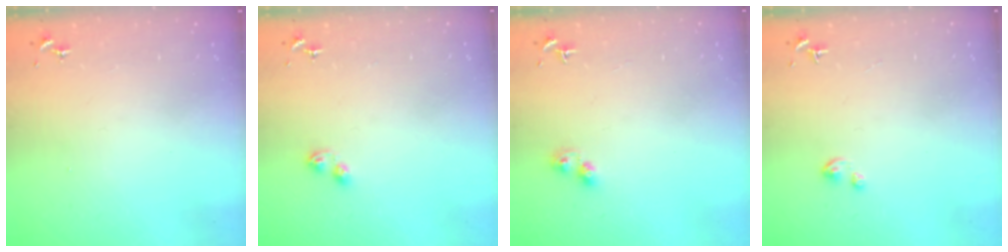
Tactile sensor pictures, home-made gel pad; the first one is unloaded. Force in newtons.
{"total": 3.3, "press": 3.2, "slide": 0.6}
{"total": 4.7, "press": 4.7, "slide": 0.4}
{"total": 1.8, "press": 1.8, "slide": 0.1}